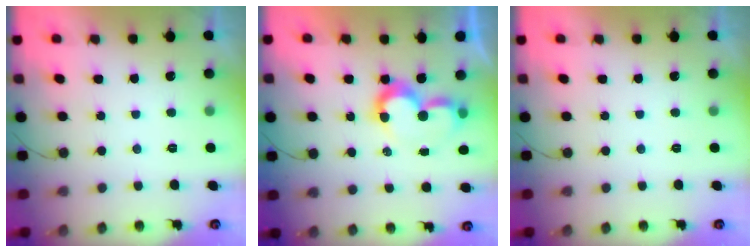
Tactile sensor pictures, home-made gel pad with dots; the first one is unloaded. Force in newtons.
{"total": 7.6, "press": 7.5, "slide": 0.6}
{"total": 0.0}